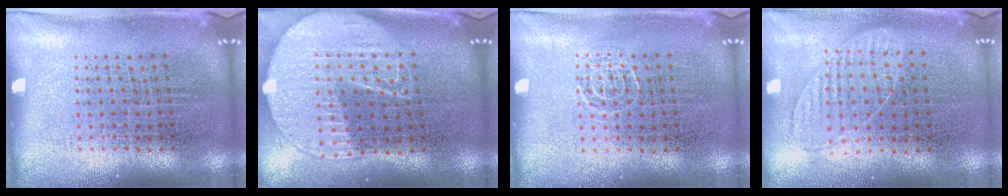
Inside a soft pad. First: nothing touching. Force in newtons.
{"total": 2.2, "press": 1.9, "slide": 1.0}
{"total": 0.9, "press": 0.9, "slide": 0.2}
{"total": 0.9, "press": 0.8, "slide": 0.3}